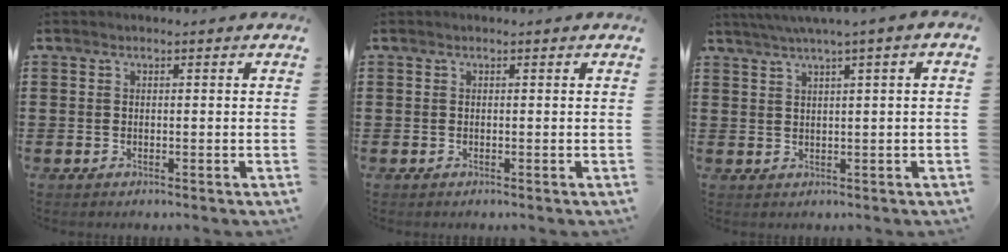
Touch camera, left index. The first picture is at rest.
{"total": 0.0}
{"total": 2.3, "force": [0.9, -0.5, 2.0], "torque": [-0.038, -0.003, 0.014]}